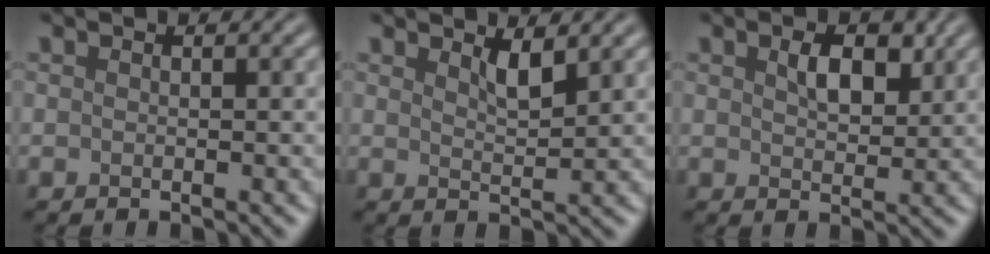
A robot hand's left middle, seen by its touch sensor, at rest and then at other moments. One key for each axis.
{"total": 2.0, "fx": 1.4, "fy": 0.5, "fz": 1.4, "tx": -0.024, "ty": -0.005, "tz": 0.024}
{"total": 2.9, "fx": 1.3, "fy": 1.5, "fz": 2.1, "tx": -0.038, "ty": 0.000, "tz": 0.025}